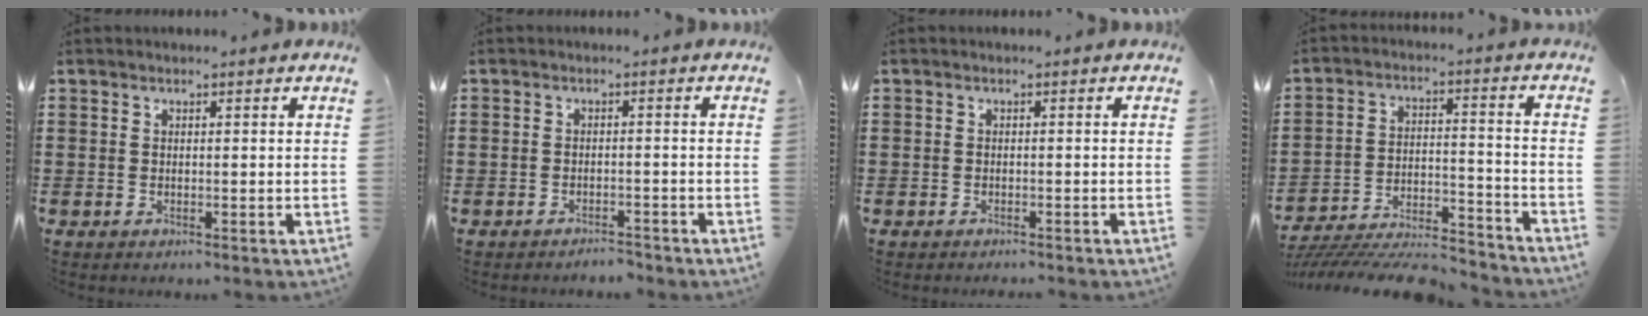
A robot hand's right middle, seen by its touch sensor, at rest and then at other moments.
{"total": 2.0, "force": [-2.0, 0.2, -0.3], "torque": [-0.003, 0.000, -0.045]}
{"total": 0.8, "force": [-0.7, 0.2, 0.0], "torque": [-0.002, 0.000, -0.015]}
{"total": 7.7, "force": [-7.4, 0.9, 2.1], "torque": [-0.034, 0.010, -0.144]}